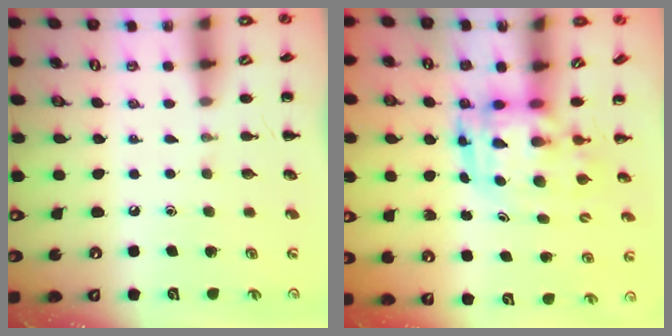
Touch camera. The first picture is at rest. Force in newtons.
{"total": 3.9, "press": 3.8, "slide": 0.8}